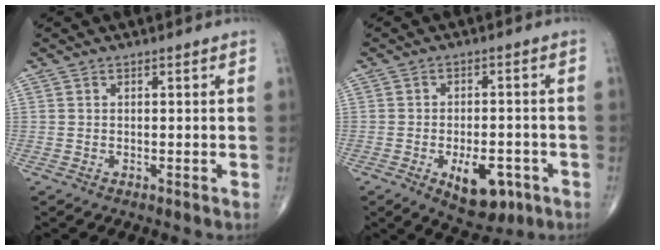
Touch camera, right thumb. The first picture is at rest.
{"total": 9.1, "force": [-3.8, 4.8, 6.8], "torque": [-0.078, 0.012, -0.046]}